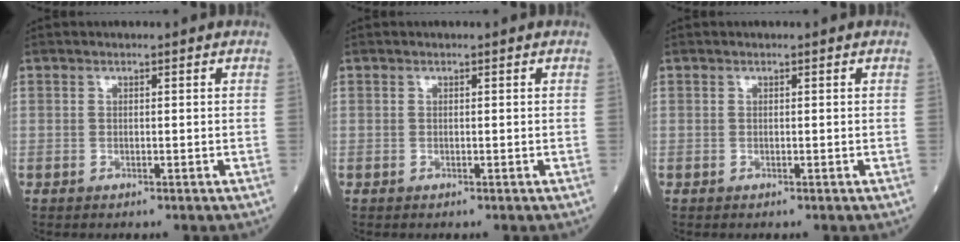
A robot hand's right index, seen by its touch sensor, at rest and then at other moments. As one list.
[{"total": 0.0}, {"total": 0.0}]